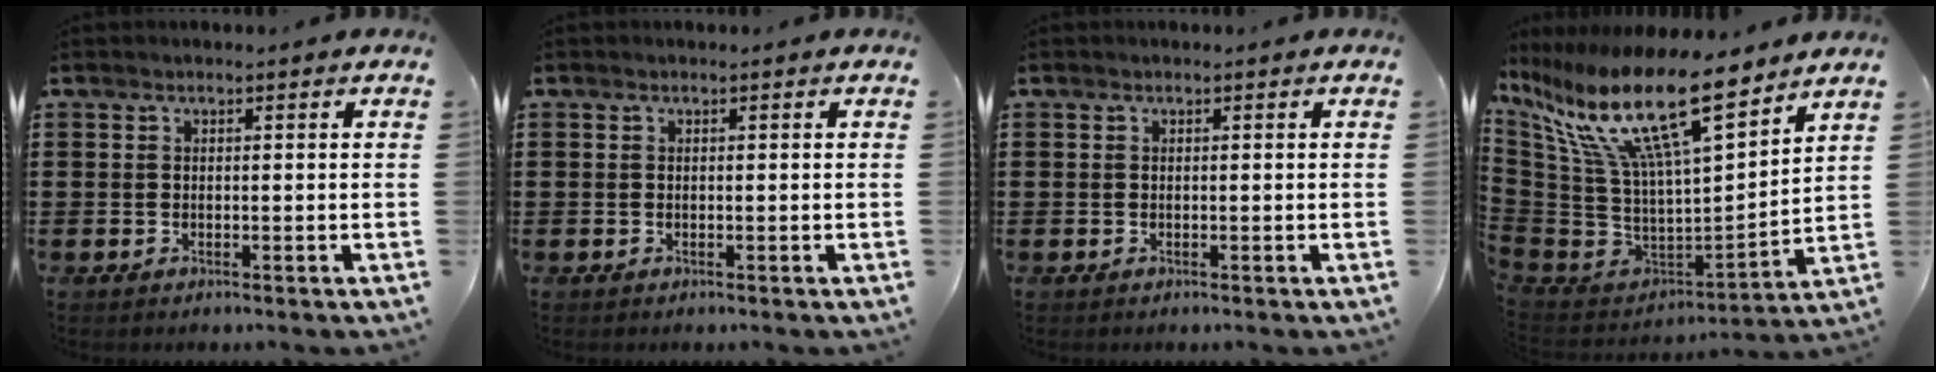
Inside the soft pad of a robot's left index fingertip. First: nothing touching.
{"total": 0.0}
{"total": 0.0}
{"total": 18.8, "force": [11.4, 4.8, 14.1], "torque": [-0.310, -0.070, 0.189]}